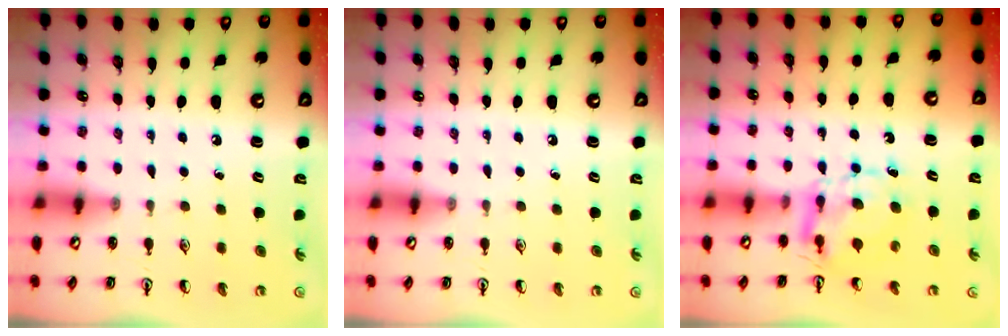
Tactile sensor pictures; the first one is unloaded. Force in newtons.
{"total": 0.0}
{"total": 6.8, "press": 6.8, "slide": 0.0}